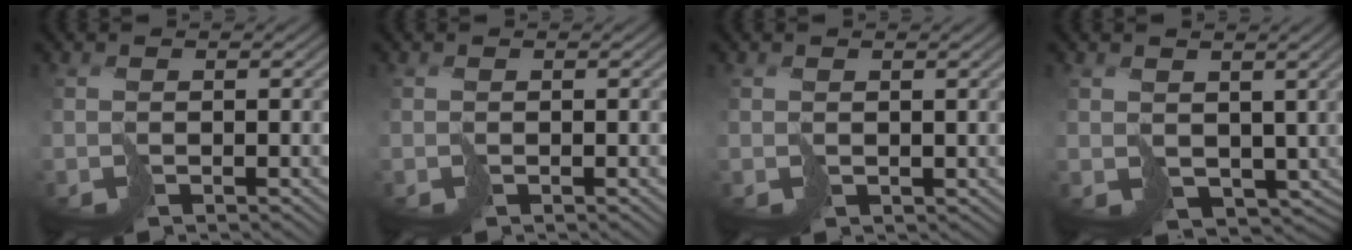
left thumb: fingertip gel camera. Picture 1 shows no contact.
{"total": 0.0}
{"total": 0.8, "force": [0.6, 0.6, 0.1], "torque": [-0.007, -0.002, 0.013]}
{"total": 7.1, "force": [0.7, 5.4, 4.6], "torque": [-0.110, -0.031, 0.021]}